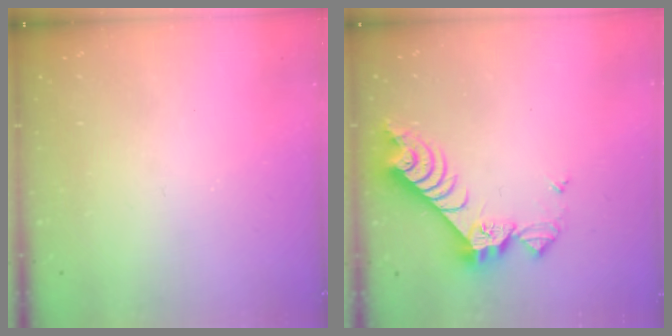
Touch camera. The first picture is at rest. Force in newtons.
{"total": 8.4, "press": 8.4, "slide": 1.0}